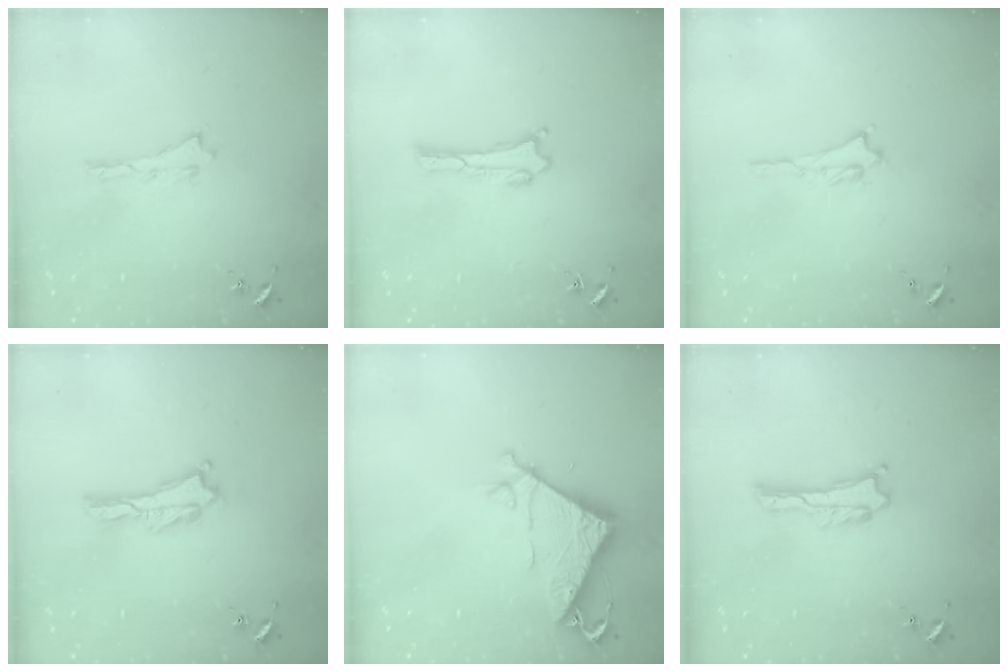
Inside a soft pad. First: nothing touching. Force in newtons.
{"total": 0.0}
{"total": 0.7, "press": 0.7, "slide": 0.1}
{"total": 0.7, "press": 0.6, "slide": 0.2}
{"total": 7.5, "press": 7.5, "slide": 0.2}
{"total": 0.0}